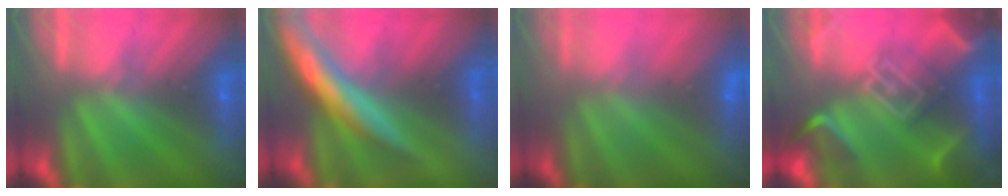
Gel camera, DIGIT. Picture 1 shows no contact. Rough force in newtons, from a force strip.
{"total": 7.8}
{"total": 2.7}
{"total": 7.2}